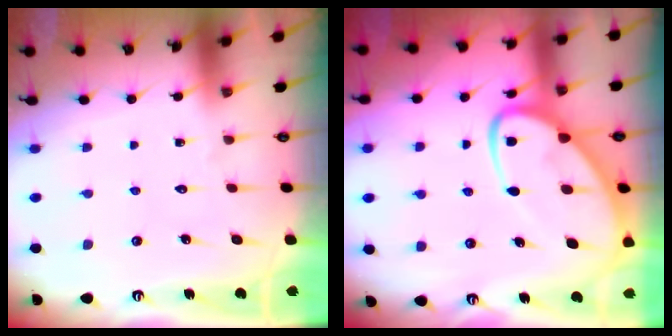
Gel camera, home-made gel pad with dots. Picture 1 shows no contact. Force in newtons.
{"total": 12.5, "press": 12.4, "slide": 1.2}